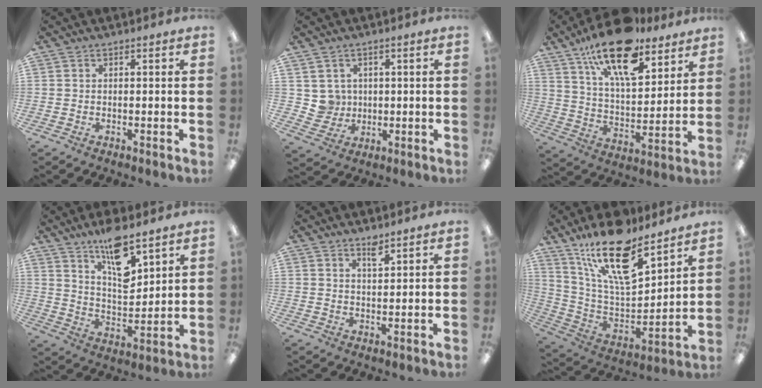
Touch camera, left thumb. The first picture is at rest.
{"total": 4.9, "force": [1.9, 4.5, -0.2], "torque": [-0.003, -0.004, 0.037]}
{"total": 20.5, "force": [14.1, 8.3, 12.4], "torque": [-0.206, -0.075, 0.242]}
{"total": 13.1, "force": [9.4, 4.6, 7.8], "torque": [-0.119, -0.056, 0.161]}
{"total": 3.1, "force": [2.5, 0.8, 1.6], "torque": [-0.022, -0.008, 0.042]}
{"total": 21.0, "force": [14.9, 7.4, 12.9], "torque": [-0.232, -0.090, 0.259]}